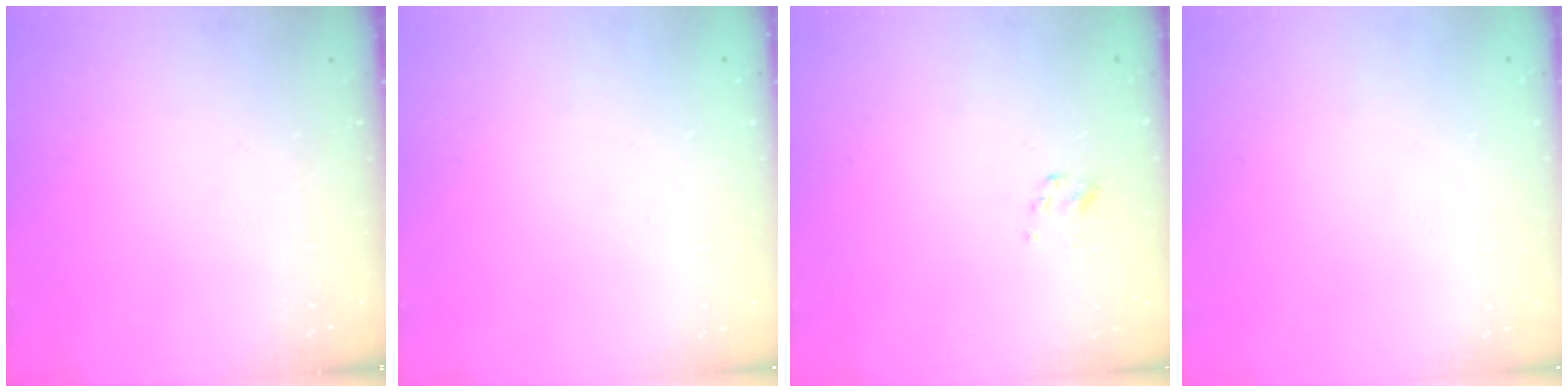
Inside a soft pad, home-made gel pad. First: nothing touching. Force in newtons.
{"total": 1.8, "press": 1.8, "slide": 0.2}
{"total": 2.3, "press": 2.1, "slide": 1.1}
{"total": 1.8, "press": 1.7, "slide": 0.2}